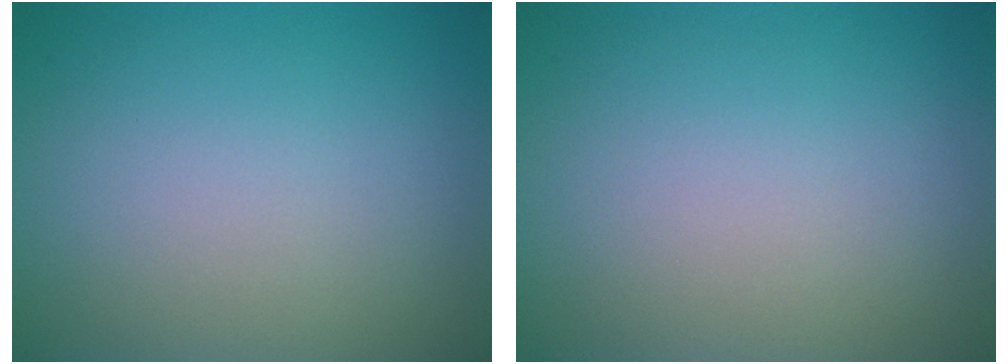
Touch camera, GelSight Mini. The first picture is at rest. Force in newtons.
{"total": 0.0}